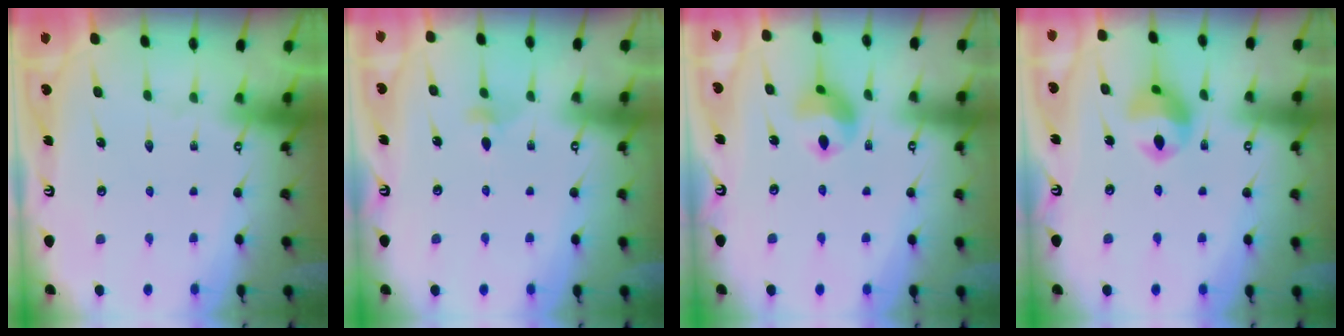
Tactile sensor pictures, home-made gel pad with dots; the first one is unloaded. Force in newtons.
{"total": 3.9, "press": 3.8, "slide": 0.9}
{"total": 9.7, "press": 9.6, "slide": 0.9}
{"total": 11.2, "press": 11.2, "slide": 0.8}